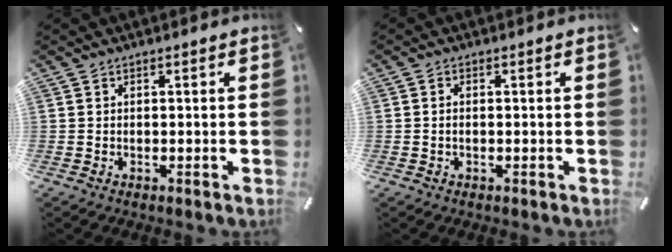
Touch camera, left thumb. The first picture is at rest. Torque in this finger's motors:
{"motor_torque": [-0.06, -0.26, 0.12, 0.12, 0.01]}